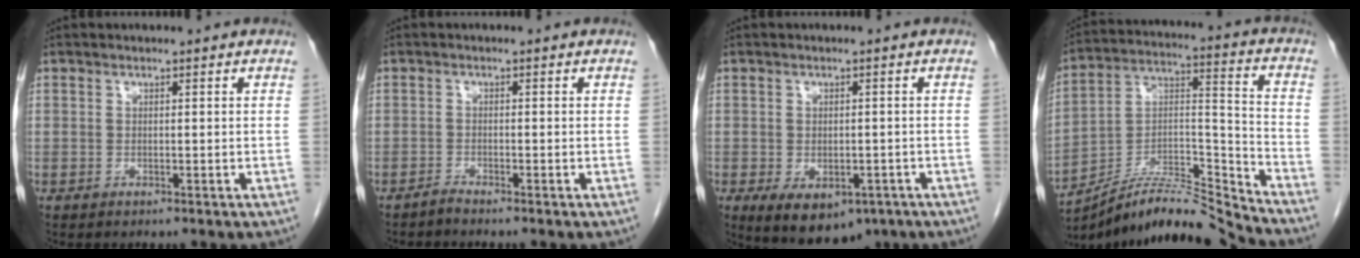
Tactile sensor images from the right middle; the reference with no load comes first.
{"total": 0.9, "force": [-0.9, -0.2, 0.1], "torque": [-0.001, -0.002, -0.017]}
{"total": 9.7, "force": [-5.4, 5.6, 5.8], "torque": [-0.087, -0.008, -0.071]}
{"total": 14.7, "force": [-14.3, -1.8, 2.6], "torque": [-0.039, 0.046, -0.255]}